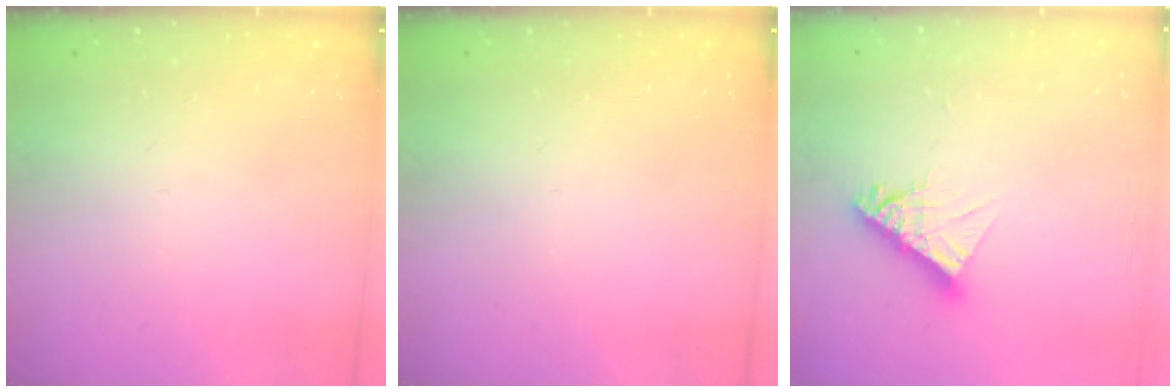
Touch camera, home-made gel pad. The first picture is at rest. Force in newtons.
{"total": 0.0}
{"total": 9.6, "press": 9.6, "slide": 0.8}